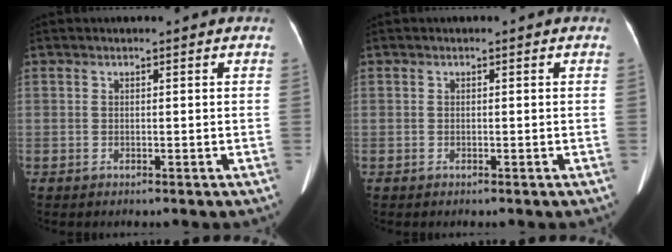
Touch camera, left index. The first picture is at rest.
{"total": 0.0}